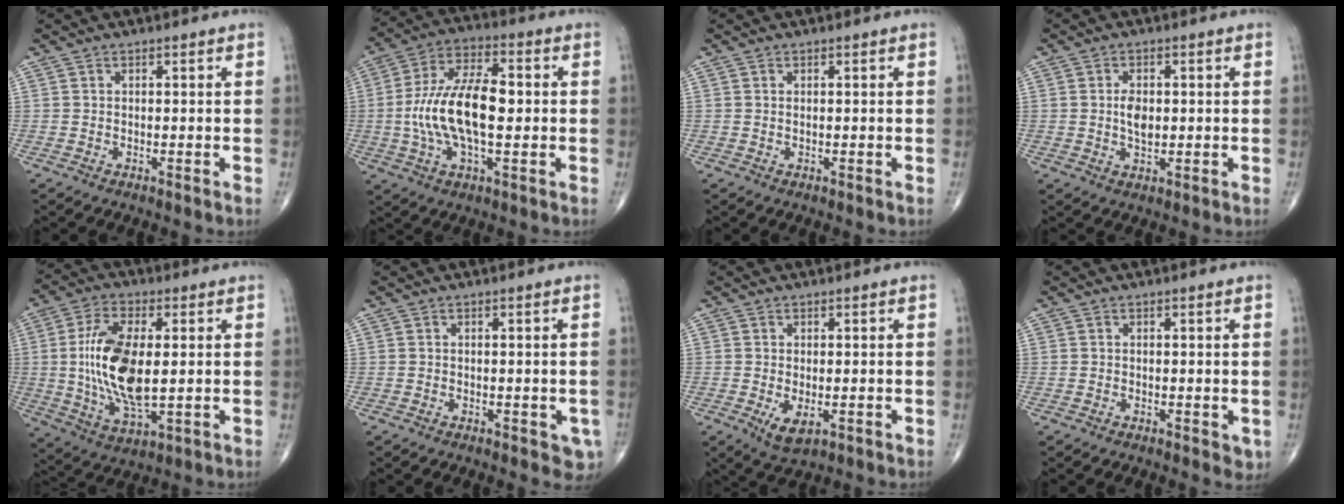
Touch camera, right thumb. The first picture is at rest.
{"total": 16.0, "force": [-0.5, 7.3, 14.3], "torque": [-0.275, 0.021, -0.013]}
{"total": 0.0}
{"total": 4.0, "force": [0.2, 2.3, 3.3], "torque": [-0.055, -0.003, 0.005]}
{"total": 15.9, "force": [0.8, 7.2, 14.2], "torque": [-0.282, -0.013, 0.020]}
{"total": 3.0, "force": [-0.9, 1.7, 2.3], "torque": [-0.009, -0.001, -0.009]}
{"total": 4.1, "force": [-1.0, 2.0, 3.4], "torque": [-0.058, -0.011, -0.009]}
{"total": 1.7, "force": [-0.1, 1.0, 1.3], "torque": [-0.009, -0.002, -0.002]}